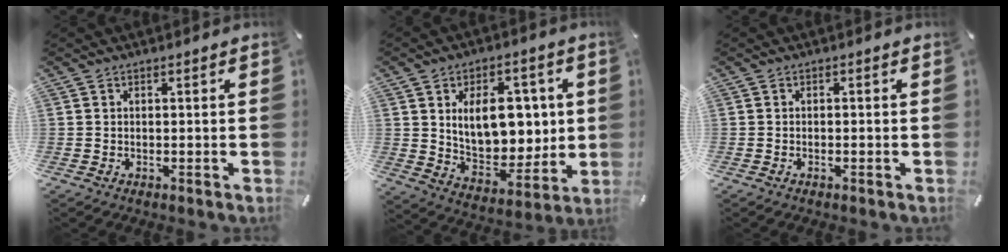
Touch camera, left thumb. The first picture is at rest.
{"total": 14.3, "force": [3.4, 9.9, 9.8], "torque": [-0.145, -0.005, 0.064]}
{"total": 0.7, "force": [-0.3, 0.1, 0.7], "torque": [-0.010, -0.002, -0.006]}